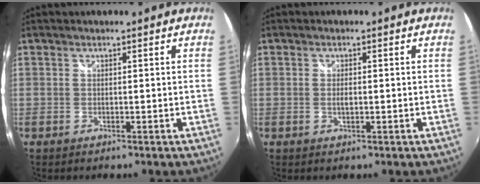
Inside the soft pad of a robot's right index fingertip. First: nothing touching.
{"total": 1.4, "force": [-0.1, 0.5, 1.3], "torque": [-0.026, -0.001, -0.002]}